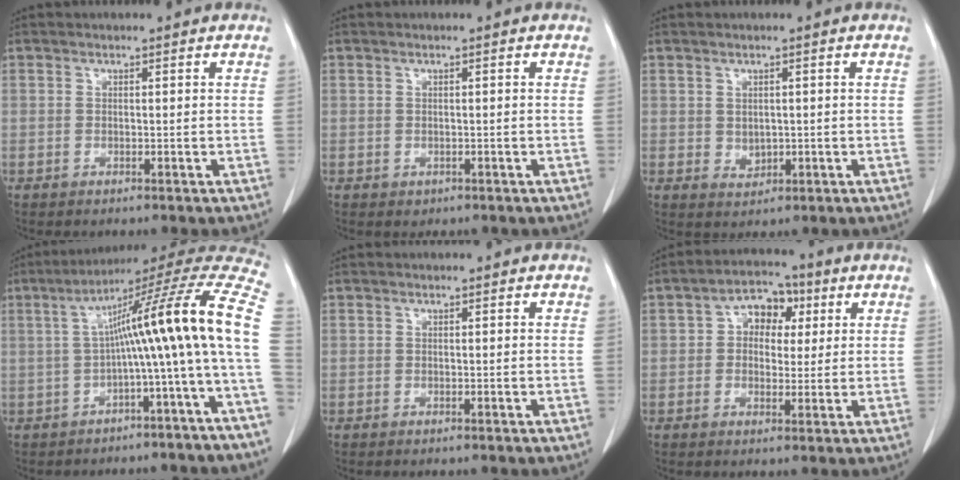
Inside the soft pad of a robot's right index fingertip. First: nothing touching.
{"total": 0.7, "force": [-0.1, 0.6, 0.3], "torque": [-0.004, 0.002, 0.002]}
{"total": 2.1, "force": [0.1, 1.7, 1.3], "torque": [-0.021, -0.004, 0.008]}
{"total": 17.5, "force": [-1.0, -1.1, 17.4], "torque": [-0.228, 0.052, -0.023]}
{"total": 0.0}
{"total": 6.5, "force": [1.8, 4.6, 4.3], "torque": [-0.064, 0.025, 0.025]}